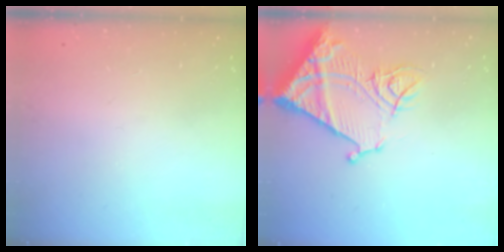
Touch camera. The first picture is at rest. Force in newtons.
{"total": 17.0, "press": 16.8, "slide": 2.0}